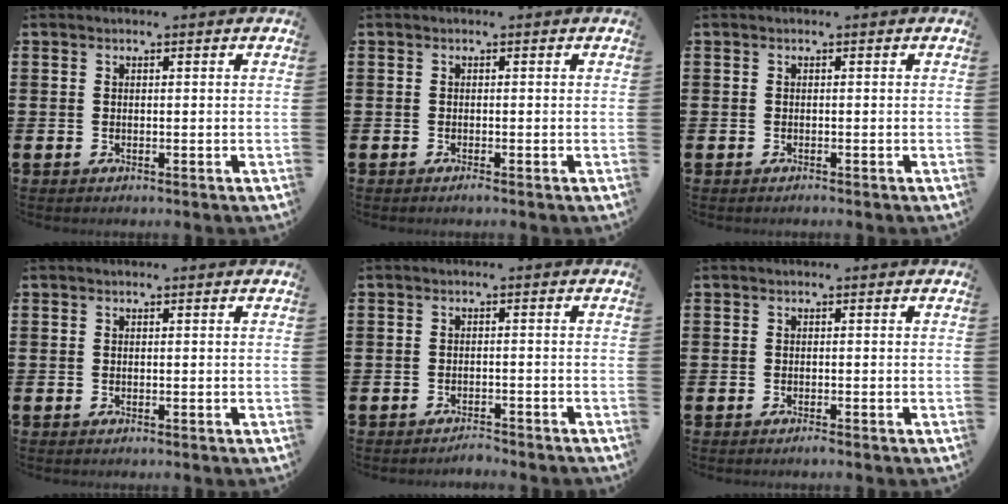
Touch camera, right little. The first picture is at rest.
{"total": 0.7, "force": [-0.5, 0.0, 0.5], "torque": [-0.009, -0.003, -0.009]}
{"total": 0.0}
{"total": 0.0}
{"total": 1.4, "force": [-1.4, 0.0, 0.1], "torque": [-0.006, 0.004, -0.030]}
{"total": 0.5, "force": [-0.4, 0.0, 0.3], "torque": [-0.006, -0.004, -0.008]}